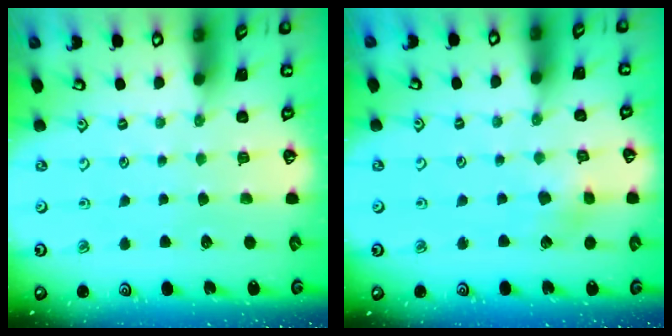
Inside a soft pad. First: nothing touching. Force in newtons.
{"total": 5.4, "press": 5.4, "slide": 0.6}